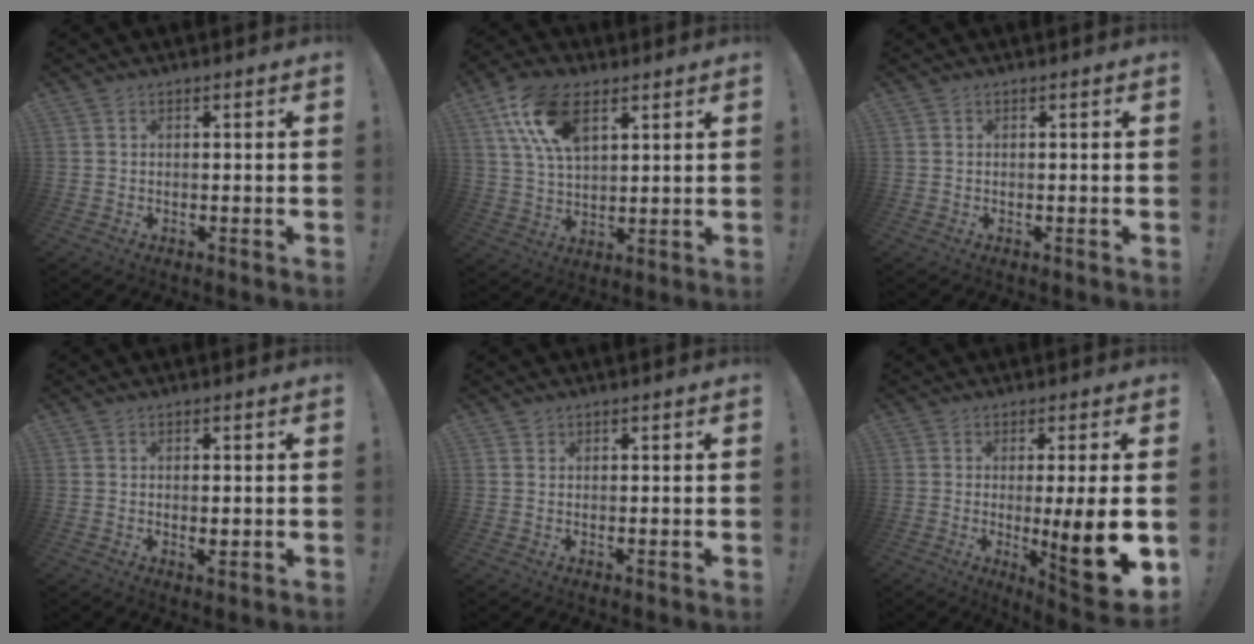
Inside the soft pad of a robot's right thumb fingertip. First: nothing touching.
{"total": 14.9, "force": [7.1, 8.3, 10.2], "torque": [-0.195, -0.016, 0.132]}
{"total": 0.0}
{"total": 1.8, "force": [0.0, 0.8, 1.6], "torque": [-0.011, -0.004, -0.003]}
{"total": 1.0, "force": [0.8, 0.6, 0.0], "torque": [0.009, -0.003, 0.014]}
{"total": 13.4, "force": [-1.9, 0.9, 13.2], "torque": [-0.184, -0.006, -0.022]}